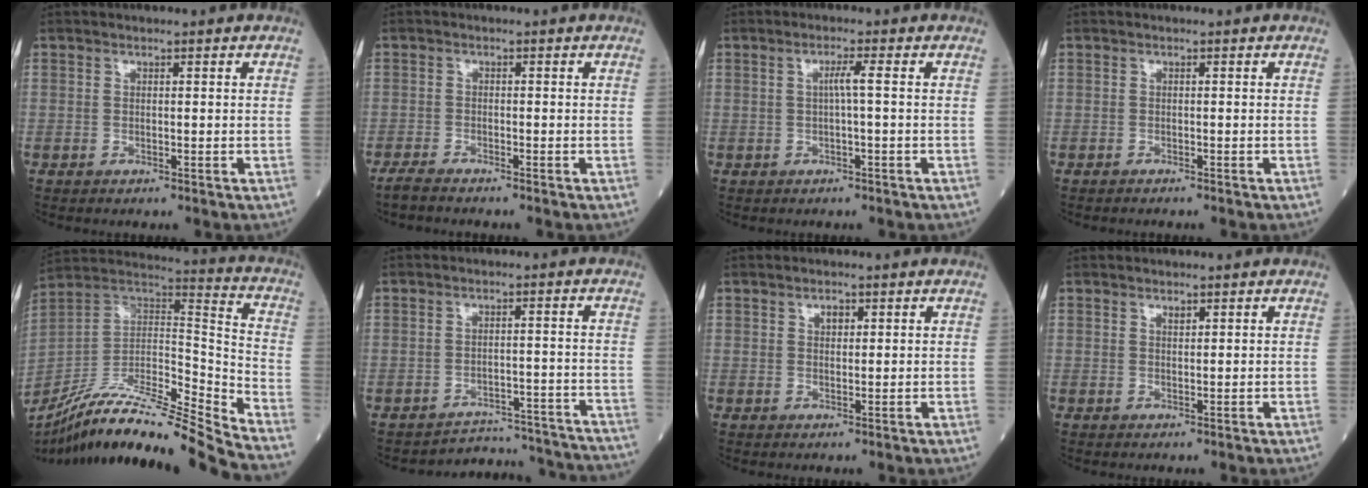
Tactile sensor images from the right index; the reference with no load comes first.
{"total": 2.5, "force": [-2.3, 0.0, 1.0], "torque": [-0.024, -0.006, -0.040]}
{"total": 2.1, "force": [0.0, -0.4, 2.0], "torque": [-0.037, 0.002, 0.000]}
{"total": 1.3, "force": [-1.2, 0.0, 0.6], "torque": [-0.008, 0.001, -0.015]}
{"total": 23.9, "force": [-21.0, -0.6, 11.5], "torque": [-0.206, -0.008, -0.363]}
{"total": 12.7, "force": [-12.6, 1.4, -0.3], "torque": [0.022, 0.030, -0.148]}
{"total": 1.6, "force": [0.7, 0.9, 1.0], "torque": [-0.016, 0.001, 0.011]}
{"total": 0.8, "force": [0.6, 0.3, 0.5], "torque": [-0.010, -0.003, 0.010]}